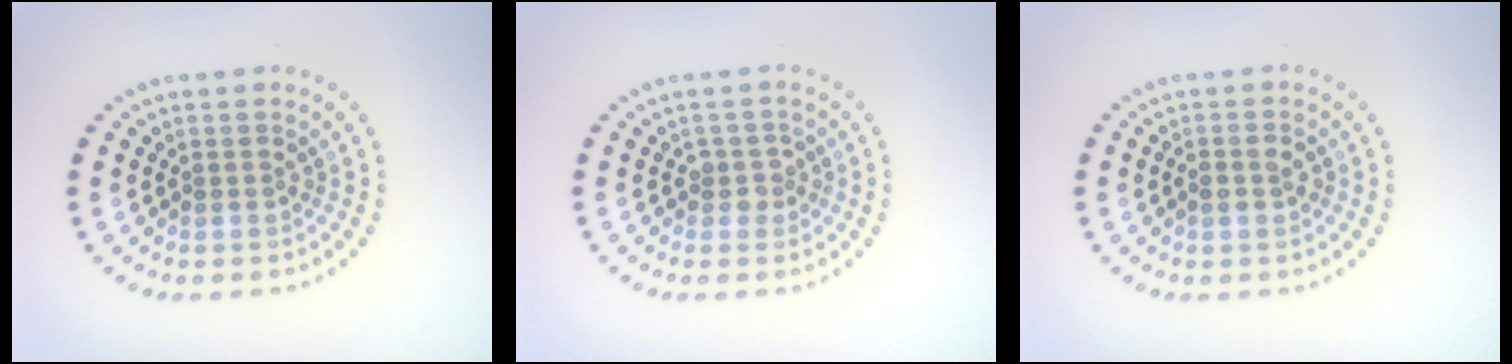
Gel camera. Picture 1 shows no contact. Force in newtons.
{"total": 1.5, "press": 1.1, "slide": 0.9}
{"total": 1.5, "press": 1.5, "slide": 0.4}